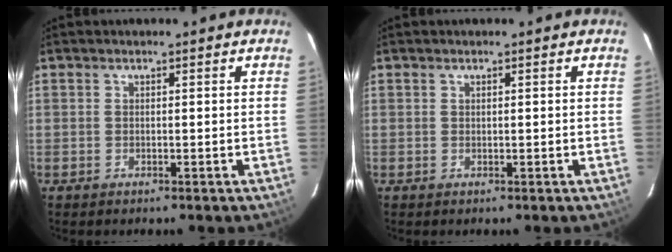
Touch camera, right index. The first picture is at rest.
{"total": 0.0}